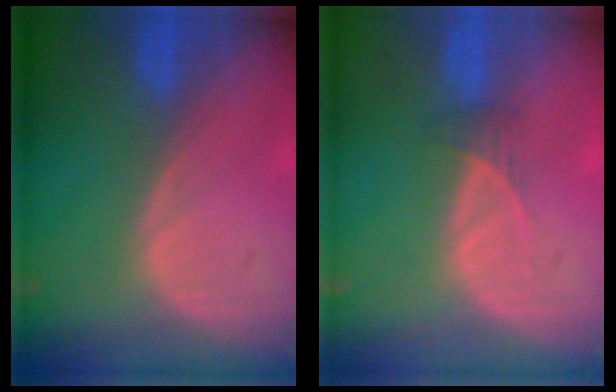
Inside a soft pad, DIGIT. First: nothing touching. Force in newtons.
{"total": 1.6, "press": 1.3, "slide": 0.9}